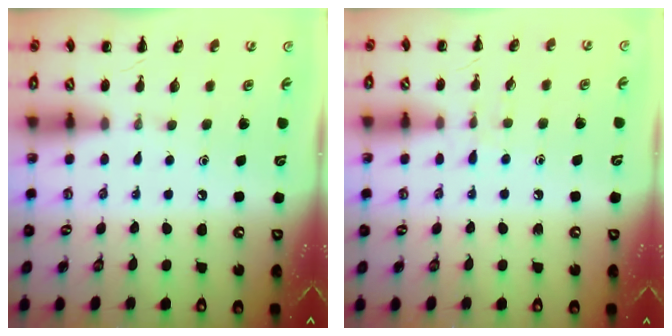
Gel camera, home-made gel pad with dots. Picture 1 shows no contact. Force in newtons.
{"total": 5.5, "press": 5.1, "slide": 2.2}